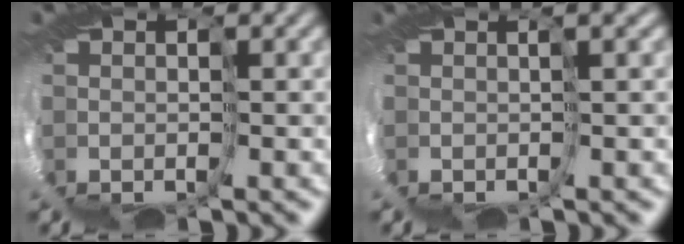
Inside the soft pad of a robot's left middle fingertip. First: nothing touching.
{"total": 3.2, "force": [-0.7, -2.7, -1.6], "torque": [0.024, -0.006, 0.003]}